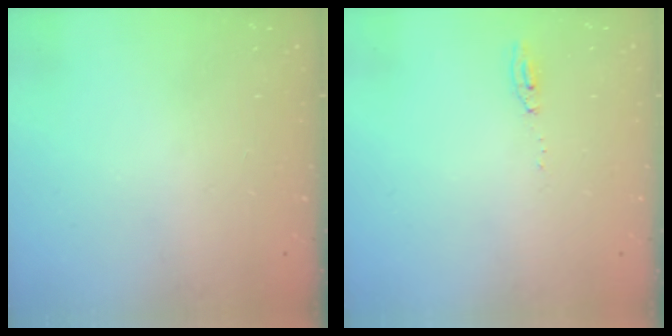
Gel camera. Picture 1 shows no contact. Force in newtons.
{"total": 4.8, "press": 4.8, "slide": 0.6}